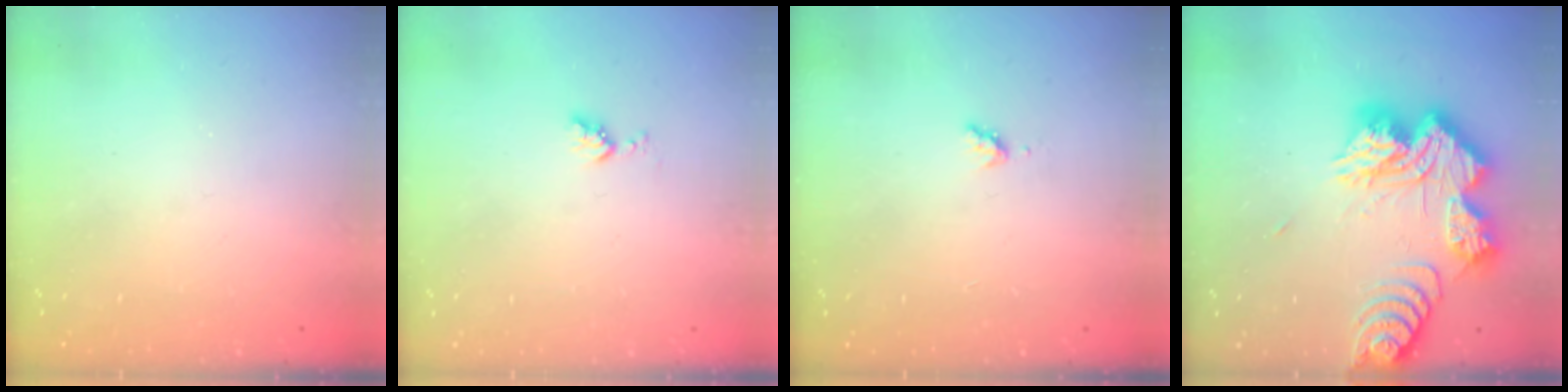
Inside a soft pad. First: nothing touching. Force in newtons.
{"total": 3.9, "press": 3.9, "slide": 0.5}
{"total": 4.4, "press": 4.4, "slide": 0.3}
{"total": 22.4, "press": 22.3, "slide": 1.9}